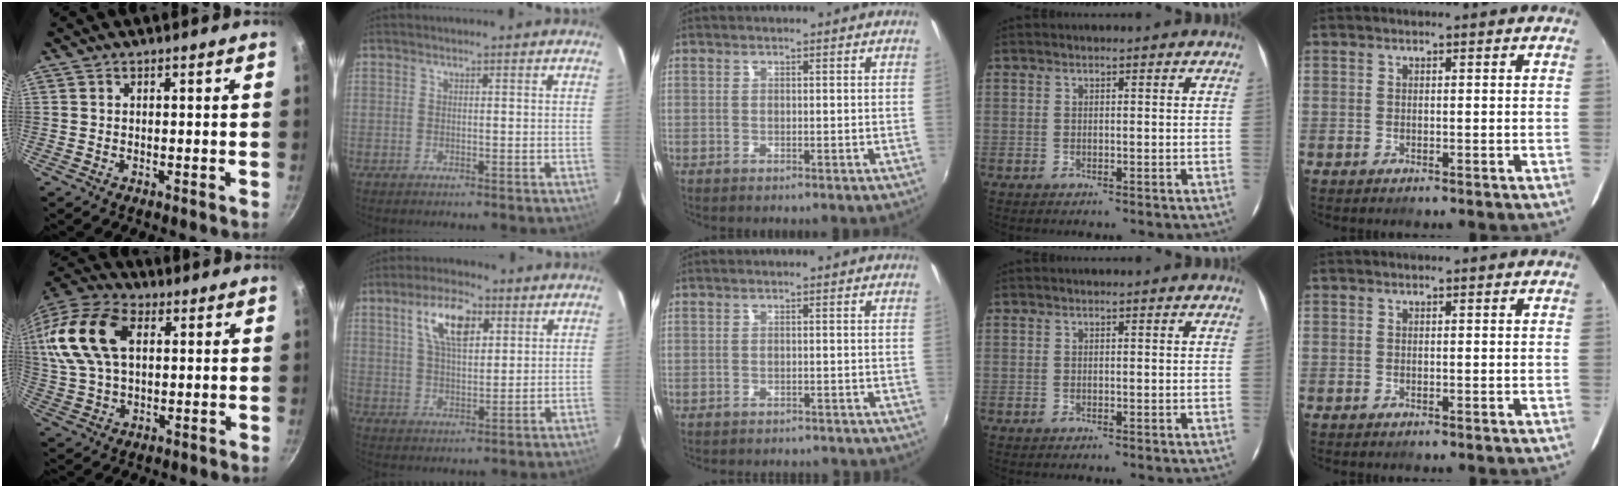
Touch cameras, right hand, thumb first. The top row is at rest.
{"thumb": {"total": 20.6, "force": [5.3, 12.9, 15.1], "torque": [-0.307, 0.019, 0.091]}, "index": {"total": 9.9, "force": [4.3, 4.3, 7.8], "torque": [-0.143, 0.019, 0.077]}, "middle": {"total": 8.6, "force": [-7.8, 2.4, 2.7], "torque": [-0.063, -0.010, -0.099]}}